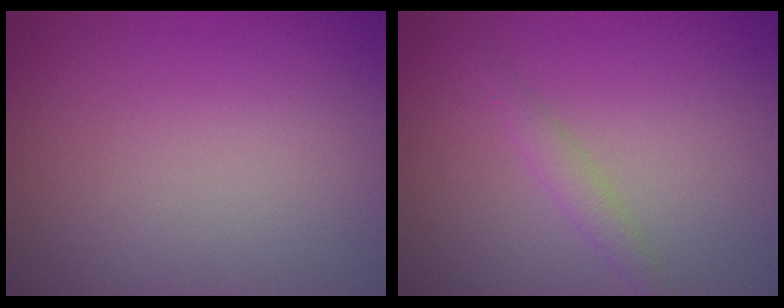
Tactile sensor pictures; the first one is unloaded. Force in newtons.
{"total": 1.3, "press": 1.3, "slide": 0.0}